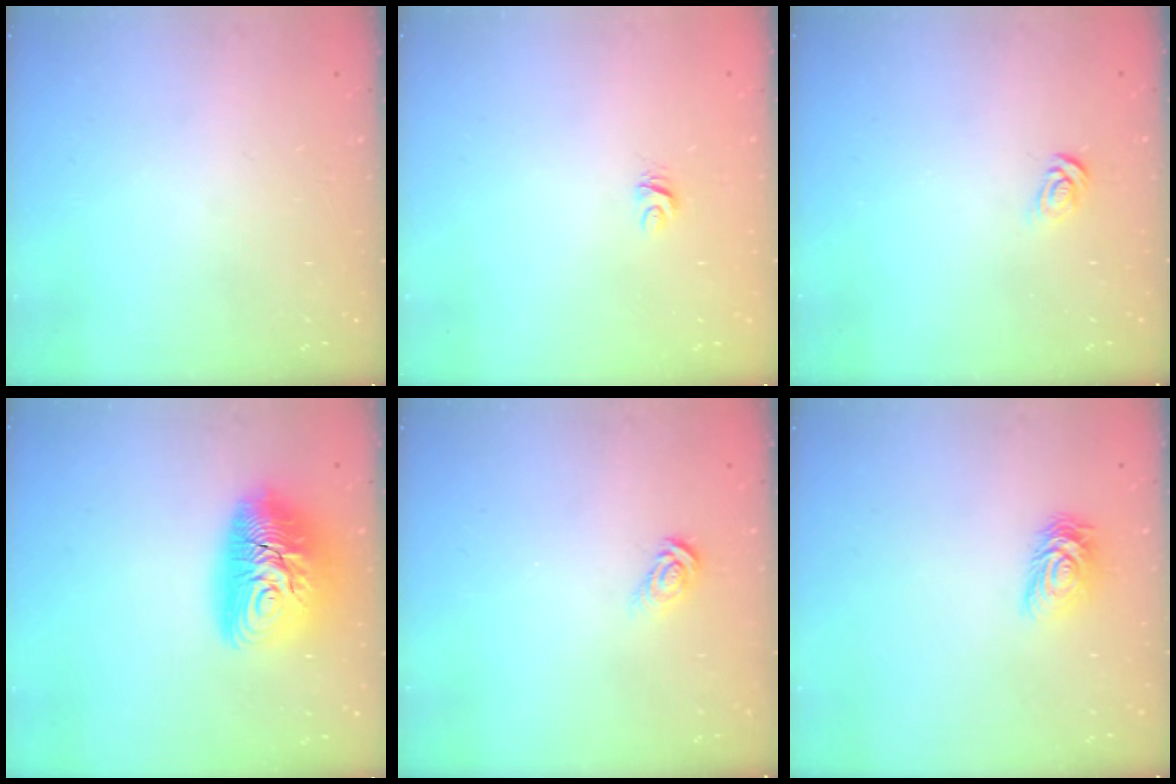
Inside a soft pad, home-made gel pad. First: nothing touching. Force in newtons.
{"total": 4.5, "press": 4.5, "slide": 0.0}
{"total": 3.8, "press": 3.7, "slide": 0.4}
{"total": 14.8, "press": 14.7, "slide": 1.5}
{"total": 5.6, "press": 5.6, "slide": 0.5}
{"total": 5.6, "press": 5.6, "slide": 0.1}